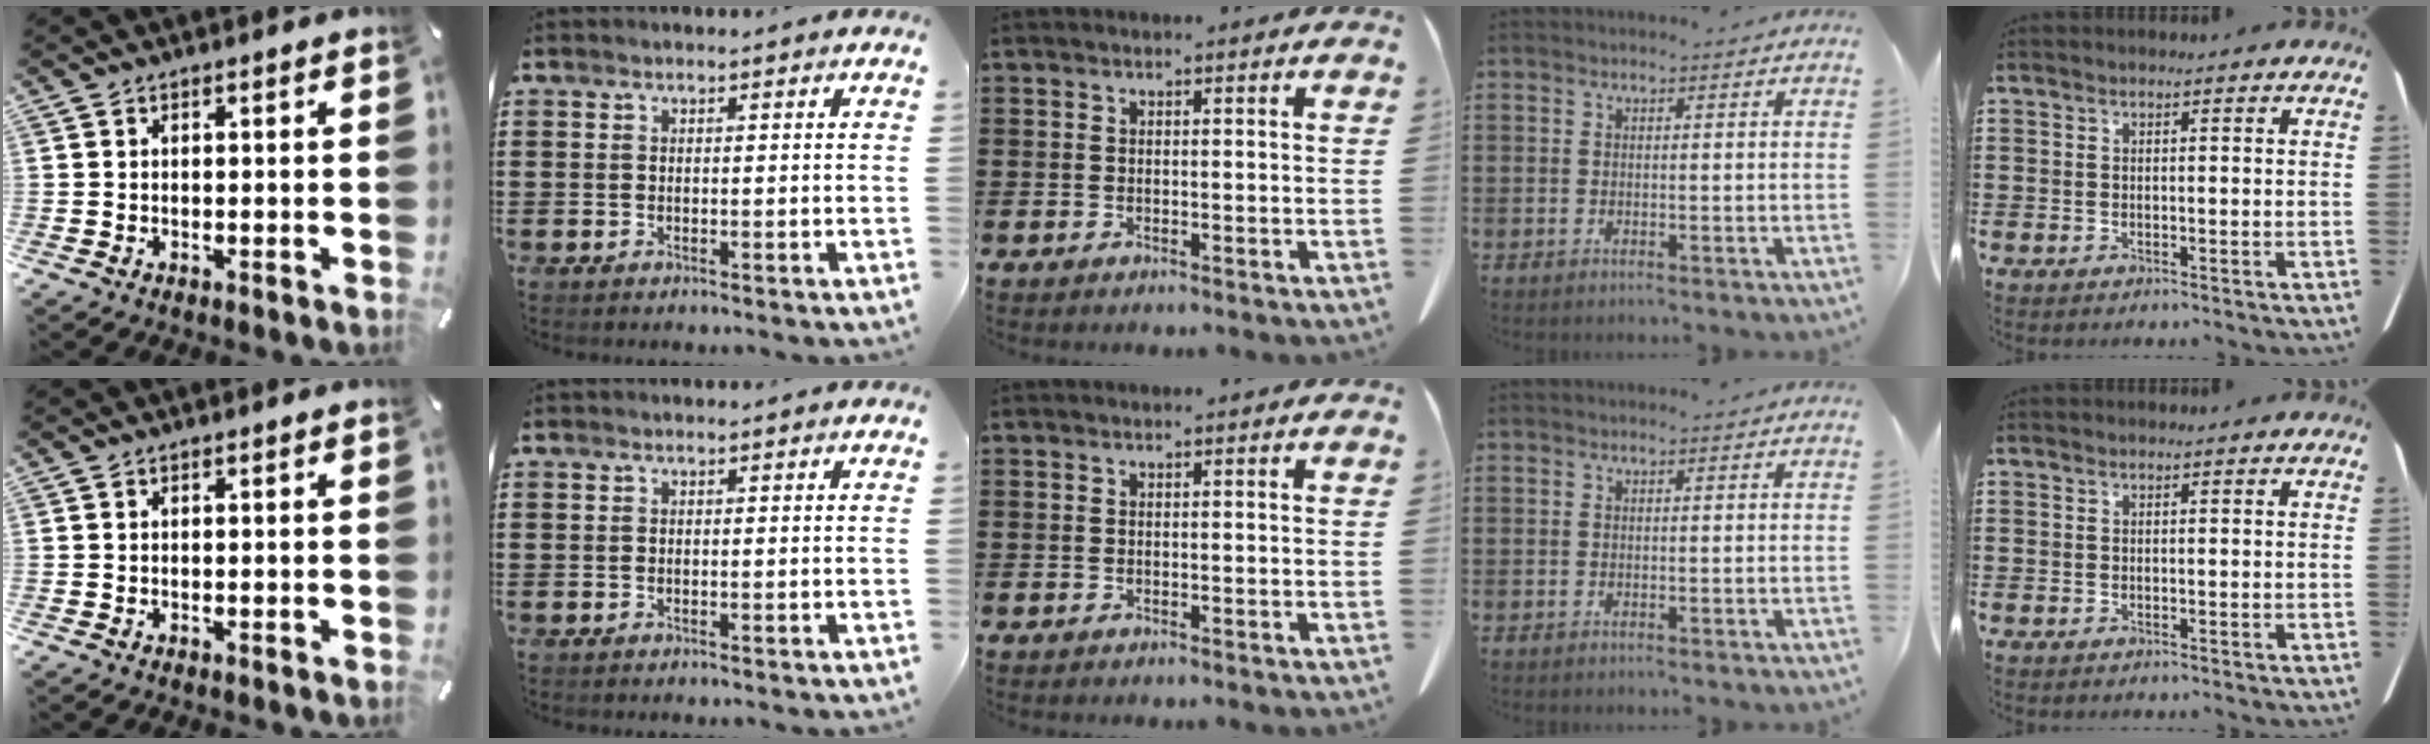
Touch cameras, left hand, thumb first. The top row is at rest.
{}